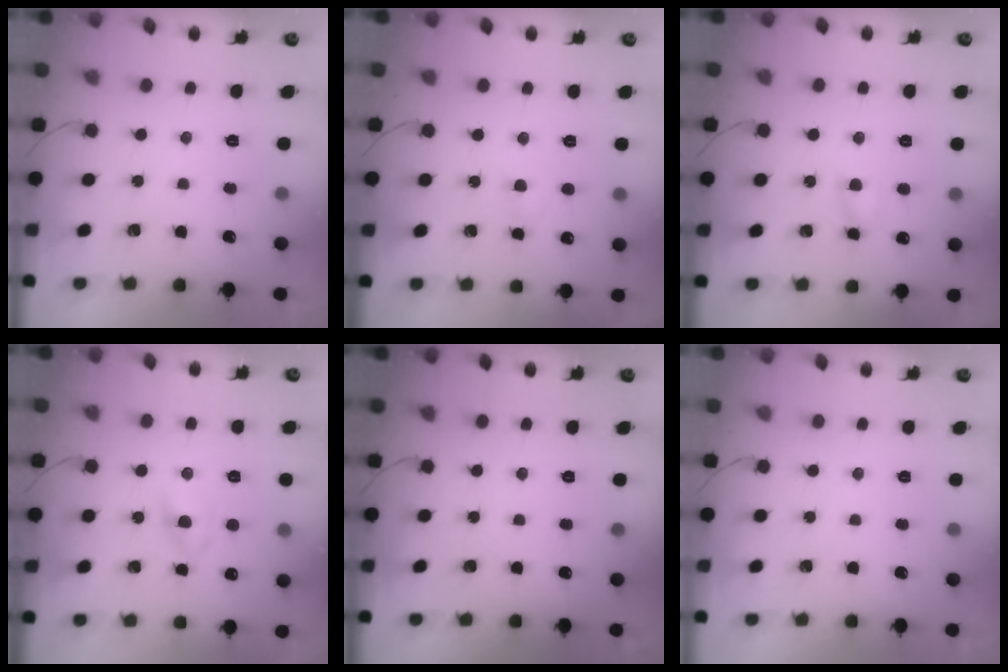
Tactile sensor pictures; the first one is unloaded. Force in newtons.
{"total": 2.0, "press": 1.7, "slide": 1.0}
{"total": 4.1, "press": 4.0, "slide": 0.9}
{"total": 2.8, "press": 2.6, "slide": 1.2}
{"total": 0.0}
{"total": 0.0}